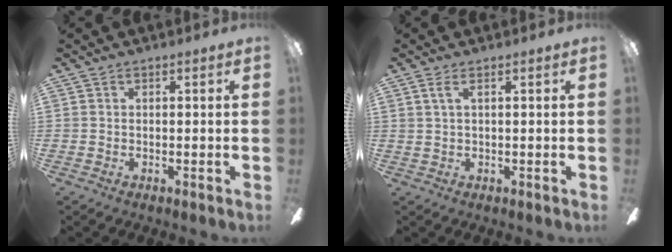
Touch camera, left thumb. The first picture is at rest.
{"total": 2.4, "force": [1.1, 0.7, 2.0], "torque": [-0.043, 0.005, 0.018]}